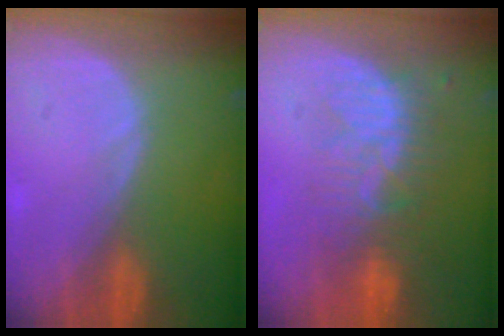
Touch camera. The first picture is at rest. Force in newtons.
{"total": 8.1, "press": 7.5, "slide": 3.1}